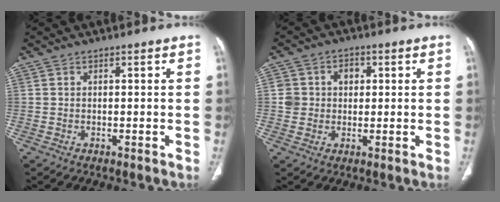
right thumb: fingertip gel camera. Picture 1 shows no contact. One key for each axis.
{"total": 5.7, "fx": 1.0, "fy": 5.0, "fz": 2.5, "tx": -0.013, "ty": 0.008, "tz": 0.018}